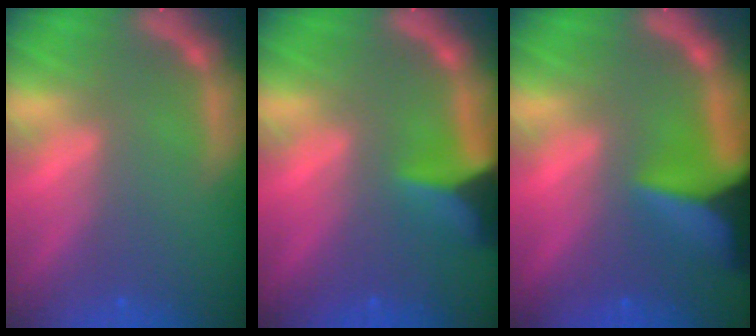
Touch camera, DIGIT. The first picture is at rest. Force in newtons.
{"total": 5.4}
{"total": 10.0}